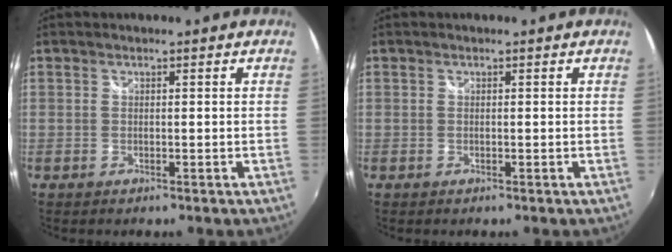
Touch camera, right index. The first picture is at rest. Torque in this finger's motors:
{"motor_torque": [-0.11, 0.02, 0.00, 0.00]}